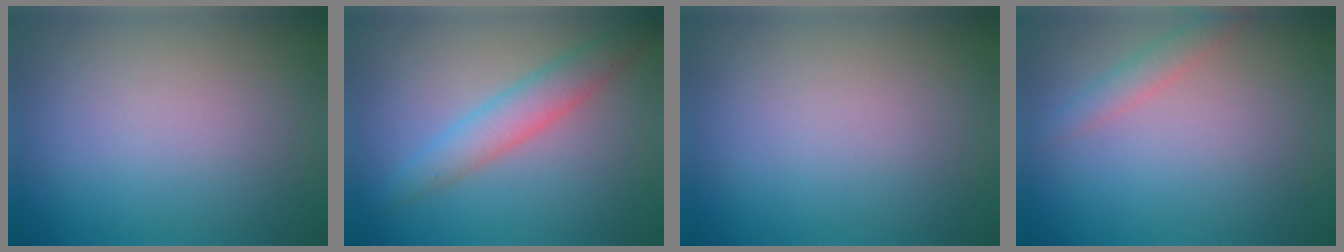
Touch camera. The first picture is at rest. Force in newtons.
{"total": 3.3, "press": 3.3, "slide": 0.0}
{"total": 0.0}
{"total": 1.6, "press": 1.6, "slide": 0.2}